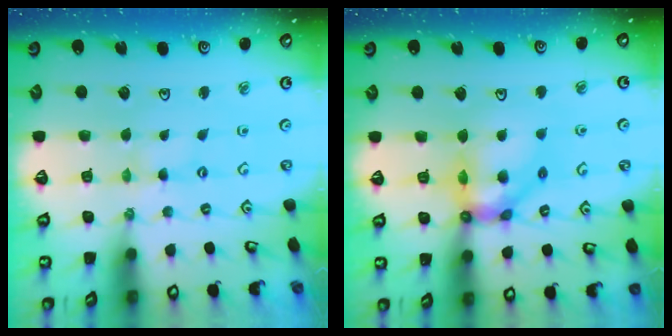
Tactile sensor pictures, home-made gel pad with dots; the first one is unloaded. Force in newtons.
{"total": 12.1, "press": 12.0, "slide": 1.3}